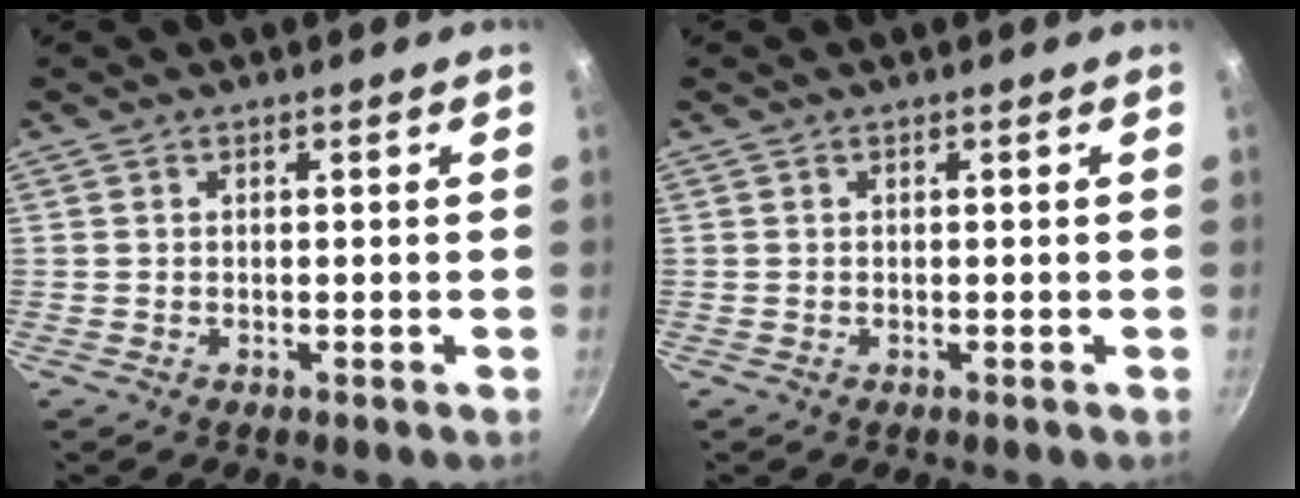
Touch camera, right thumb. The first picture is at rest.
{"total": 0.0}